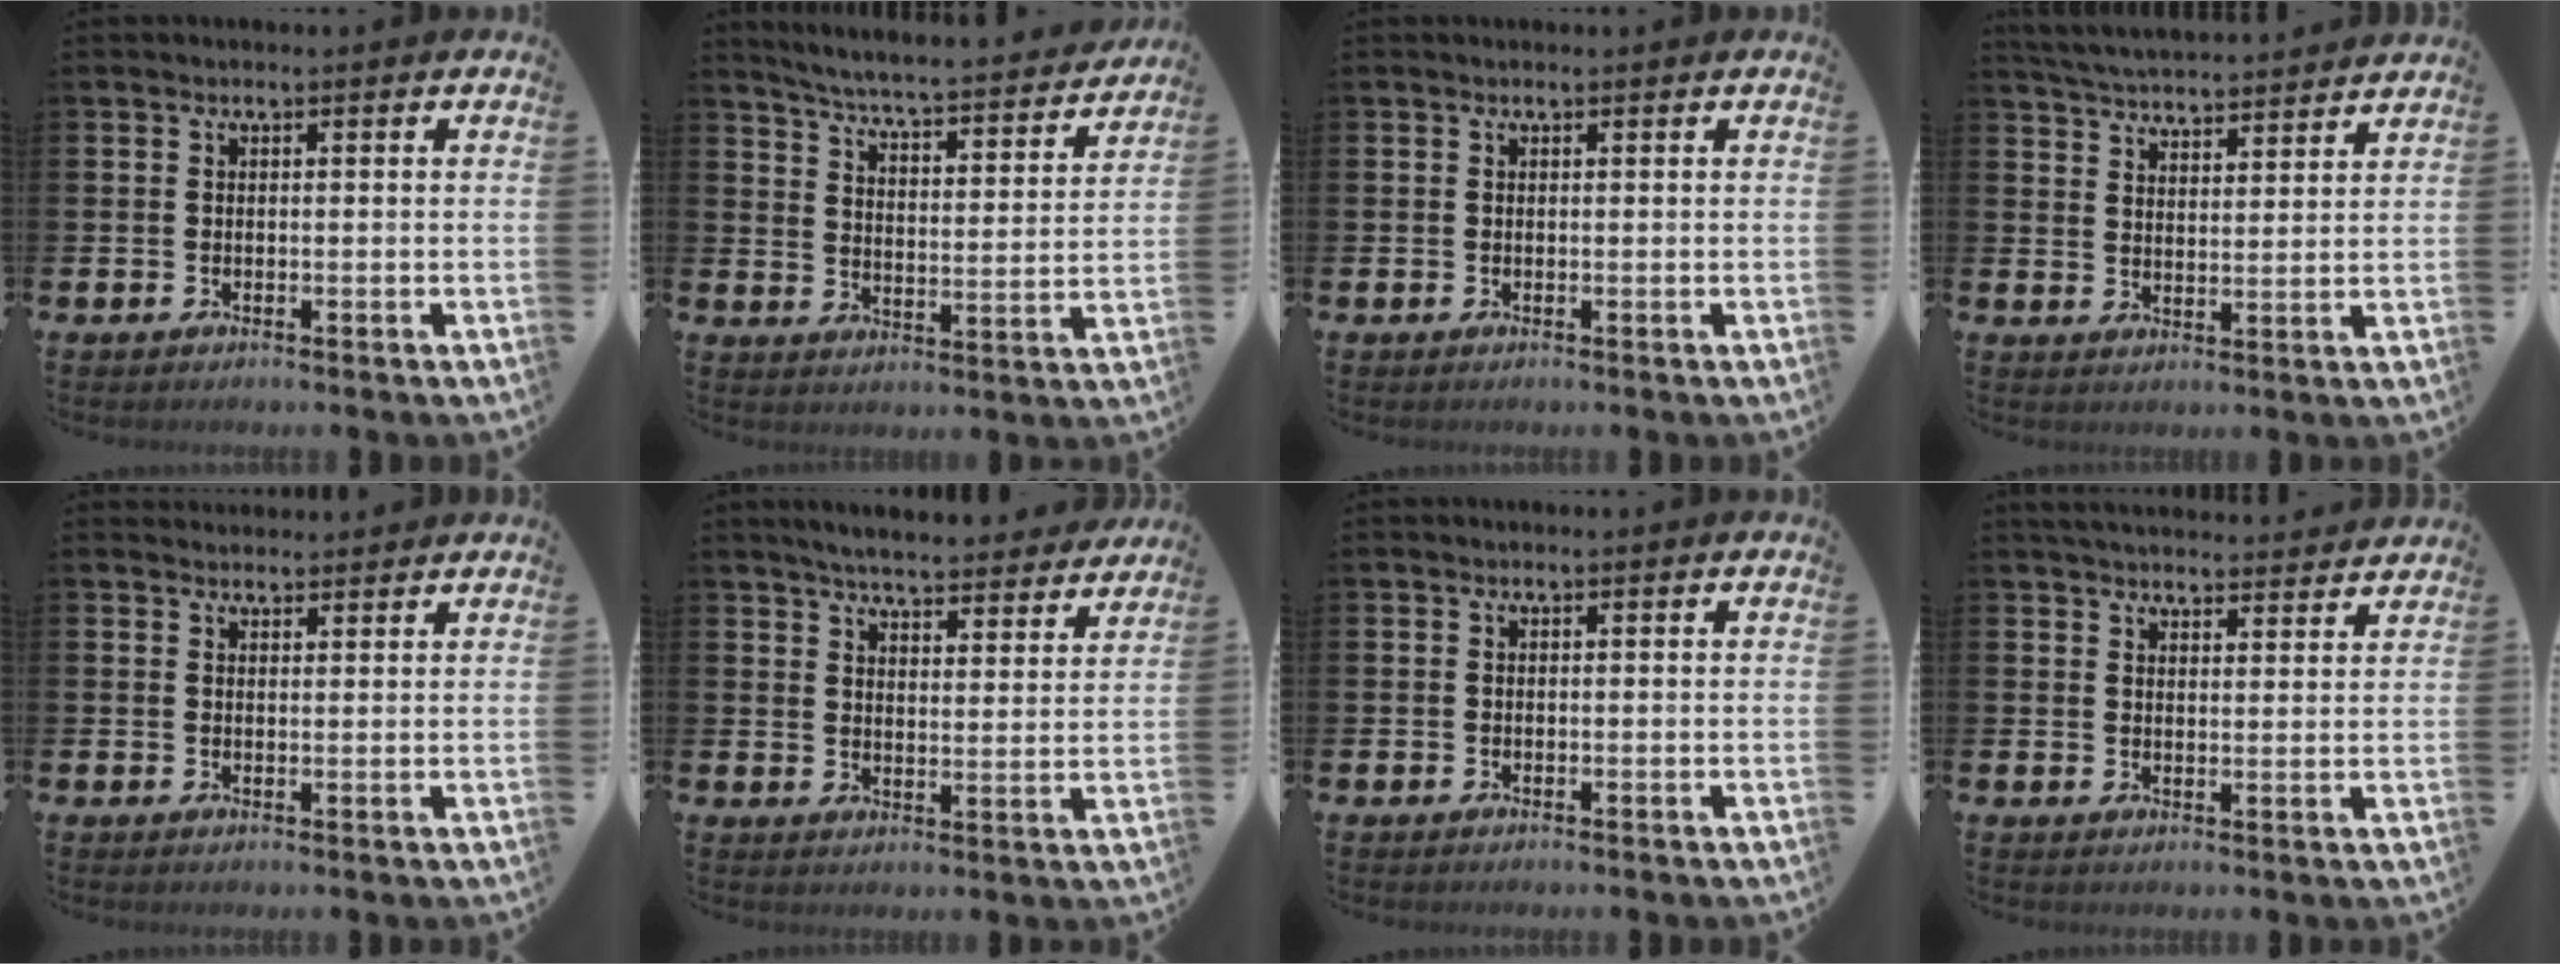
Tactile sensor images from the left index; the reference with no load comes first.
{"total": 5.6, "force": [5.4, 0.0, 1.6], "torque": [-0.057, -0.048, 0.086]}
{"total": 0.0}
{"total": 5.0, "force": [5.0, 0.2, 0.2], "torque": [-0.026, -0.034, 0.089]}
{"total": 2.1, "force": [2.0, 0.6, -0.1], "torque": [0.008, -0.009, 0.036]}
{"total": 5.6, "force": [5.5, 0.5, 0.8], "torque": [-0.023, -0.040, 0.094]}
{"total": 0.0}
{"total": 4.2, "force": [4.2, 0.3, 0.3], "torque": [-0.014, -0.023, 0.077]}